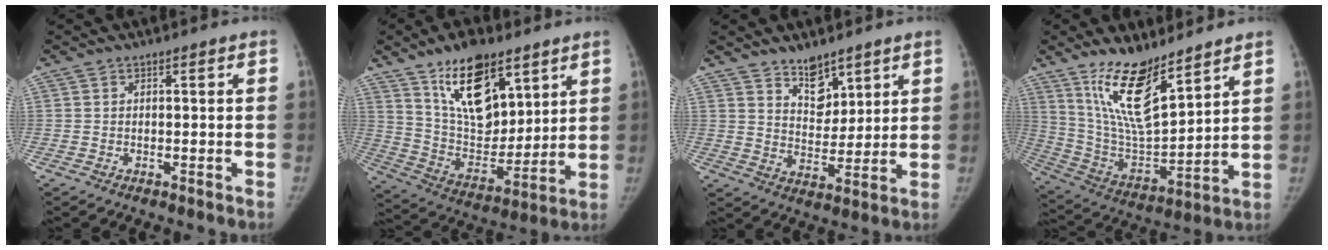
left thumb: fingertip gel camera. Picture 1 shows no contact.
{"total": 18.7, "force": [11.0, 9.5, 11.8], "torque": [-0.146, -0.066, 0.203]}
{"total": 7.6, "force": [5.5, 4.0, 3.4], "torque": [-0.024, -0.045, 0.099]}
{"total": 16.6, "force": [11.1, 5.4, 11.0], "torque": [-0.172, -0.073, 0.222]}